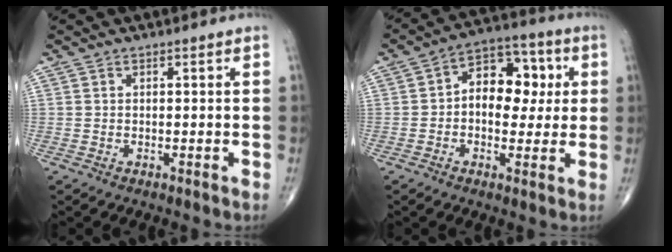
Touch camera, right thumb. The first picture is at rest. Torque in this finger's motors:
{"motor_torque": [0.06, 0.62, 0.91, 0.21, 0.07]}